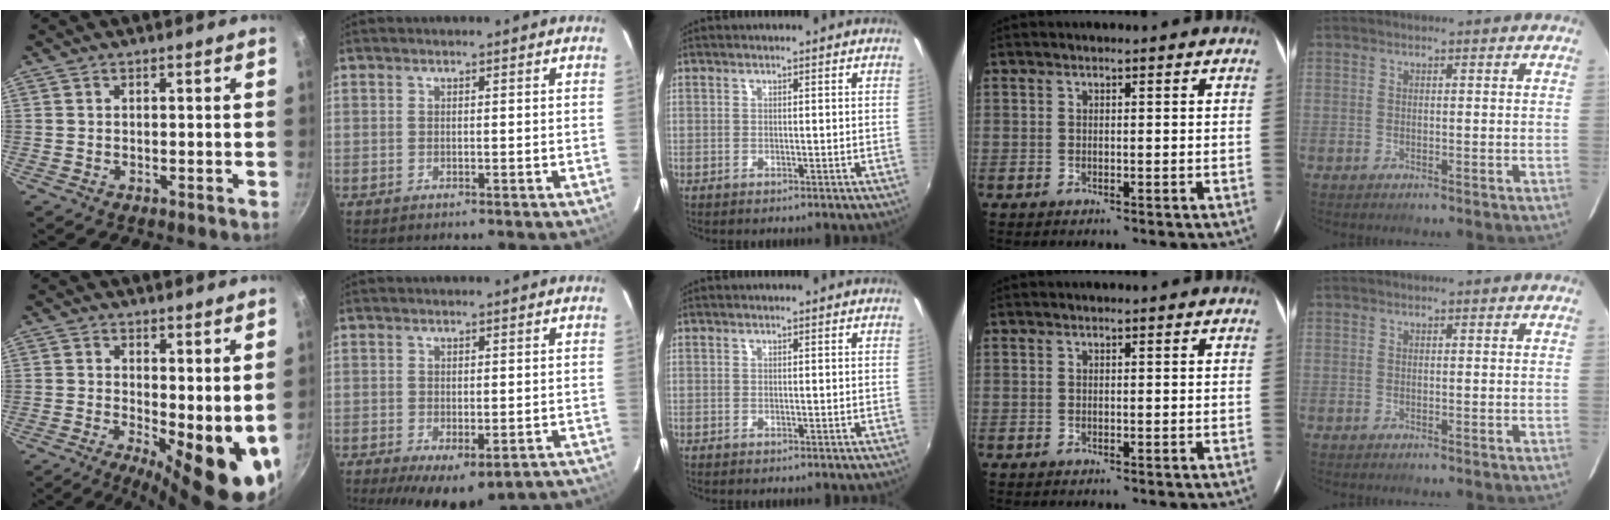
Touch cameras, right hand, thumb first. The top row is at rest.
{"thumb": {"total": 13.3, "force": [-0.2, 5.1, 12.2], "torque": [-0.133, -0.021, 0.008]}, "index": {"total": 11.7, "force": [-7.7, 5.2, 7.1], "torque": [-0.129, -0.028, -0.094]}}